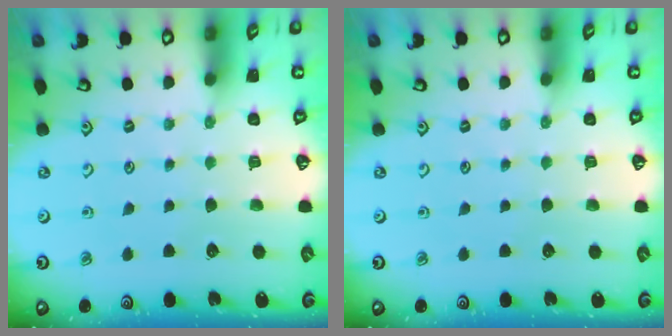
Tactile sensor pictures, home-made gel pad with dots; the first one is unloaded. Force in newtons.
{"total": 0.0}